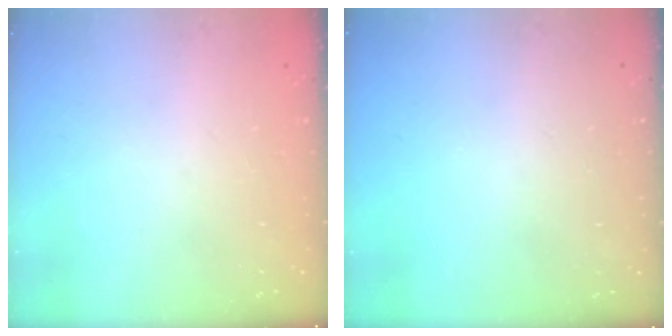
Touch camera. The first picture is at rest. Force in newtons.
{"total": 0.0}